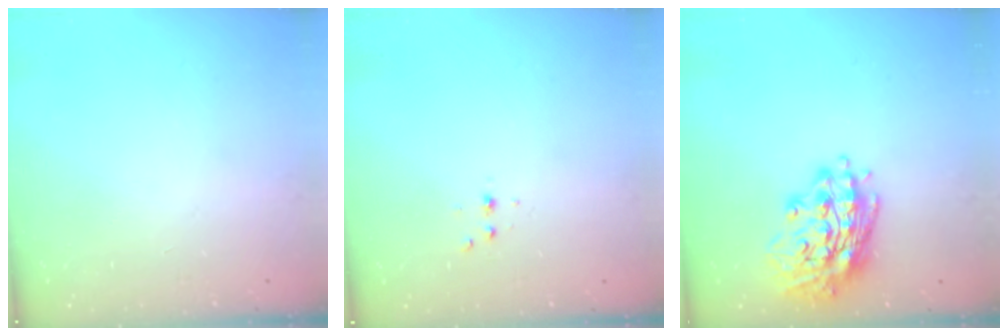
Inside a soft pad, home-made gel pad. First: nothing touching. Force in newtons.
{"total": 2.3, "press": 2.3, "slide": 0.3}
{"total": 16.4, "press": 16.2, "slide": 2.5}